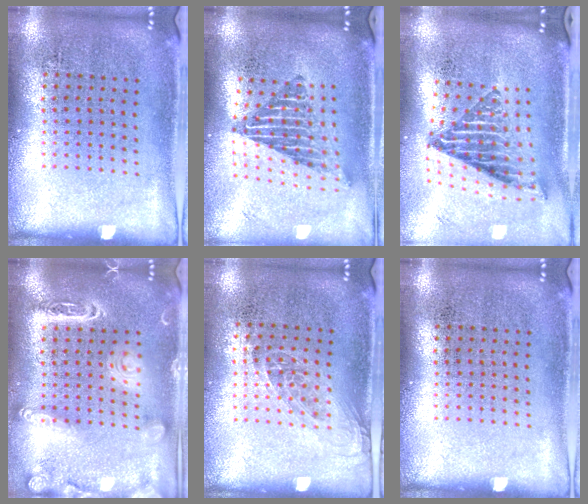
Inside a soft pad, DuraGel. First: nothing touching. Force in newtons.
{"total": 2.1, "press": 1.6, "slide": 1.3}
{"total": 2.1, "press": 1.4, "slide": 1.5}
{"total": 2.0, "press": 1.9, "slide": 0.1}
{"total": 1.0, "press": 0.9, "slide": 0.6}
{"total": 0.0}